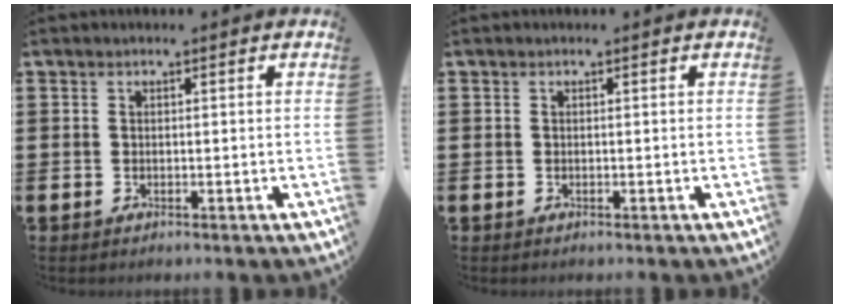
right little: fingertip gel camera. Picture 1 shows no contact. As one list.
[{"total": 0.0}]